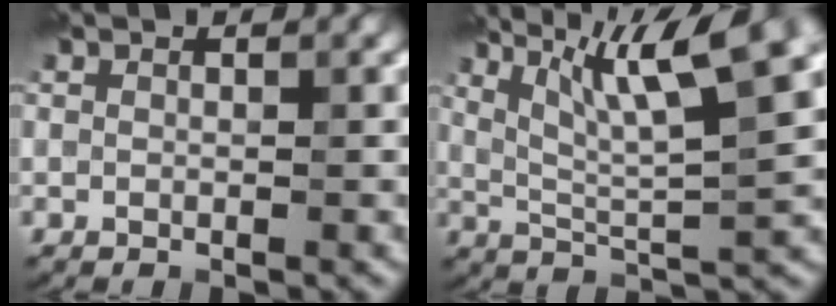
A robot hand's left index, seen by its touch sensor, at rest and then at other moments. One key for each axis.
{"total": 10.0, "fx": 4.8, "fy": 2.0, "fz": 8.5, "tx": -0.143, "ty": 0.013, "tz": 0.088}